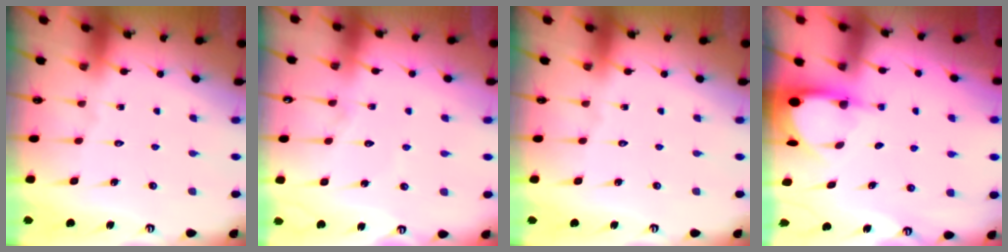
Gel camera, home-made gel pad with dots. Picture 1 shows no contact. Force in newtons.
{"total": 5.4, "press": 5.4, "slide": 0.5}
{"total": 0.0}
{"total": 3.4, "press": 3.4, "slide": 0.2}